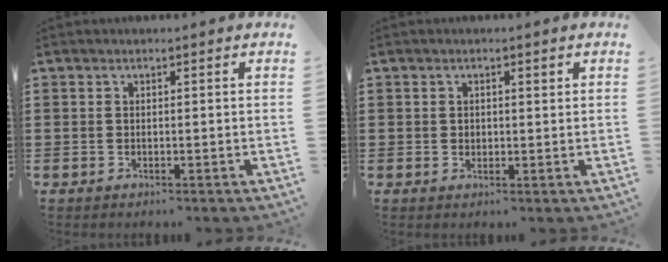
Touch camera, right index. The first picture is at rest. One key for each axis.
{"total": 0.9, "fx": 0.3, "fy": 0.7, "fz": 0.5, "tx": -0.013, "ty": 0.005, "tz": 0.005}